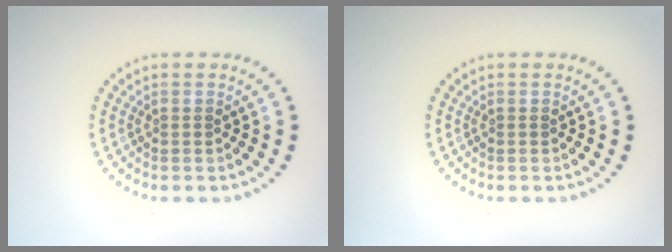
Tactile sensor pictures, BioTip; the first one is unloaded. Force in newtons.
{"total": 0.0}